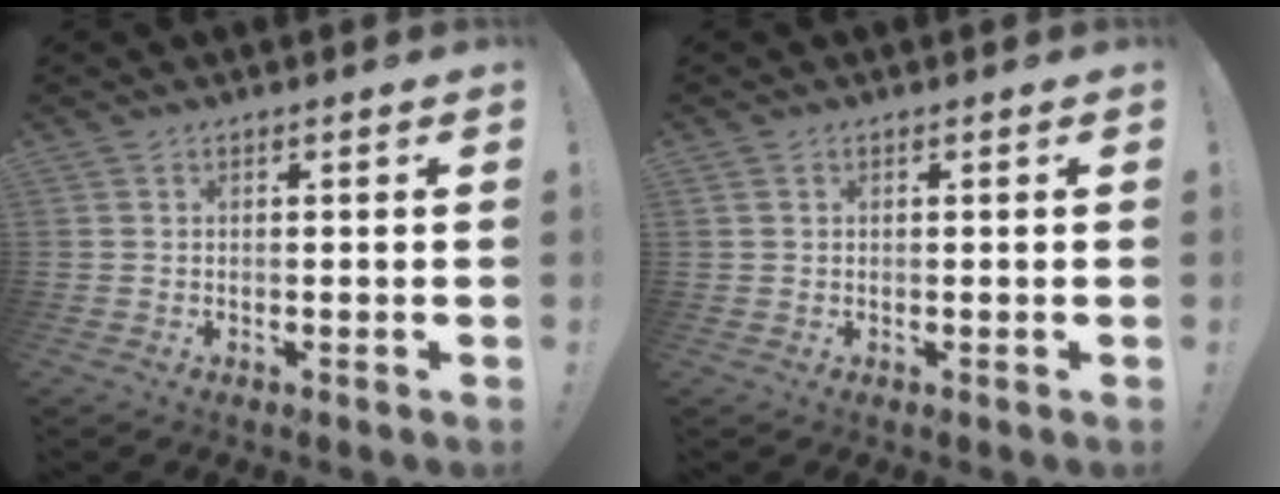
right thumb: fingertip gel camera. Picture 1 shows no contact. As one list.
[{"total": 1.0, "force": [0.5, 0.8, 0.3], "torque": [-0.011, 0.005, 0.011]}]